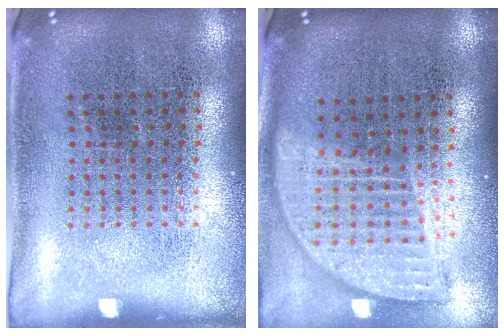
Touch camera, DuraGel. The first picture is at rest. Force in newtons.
{"total": 1.9, "press": 1.5, "slide": 1.1}